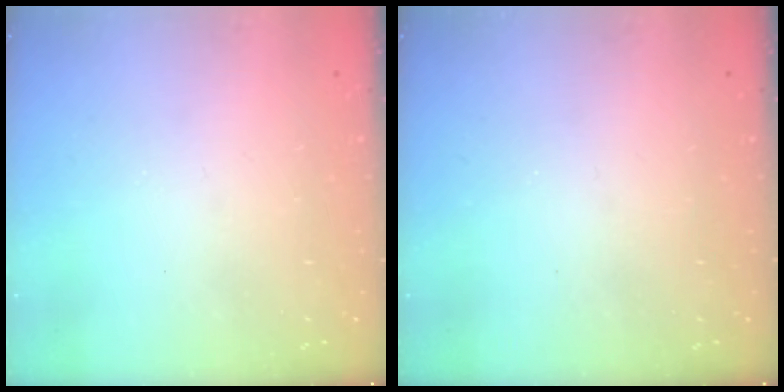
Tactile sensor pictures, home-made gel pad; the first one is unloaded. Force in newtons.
{"total": 0.0}